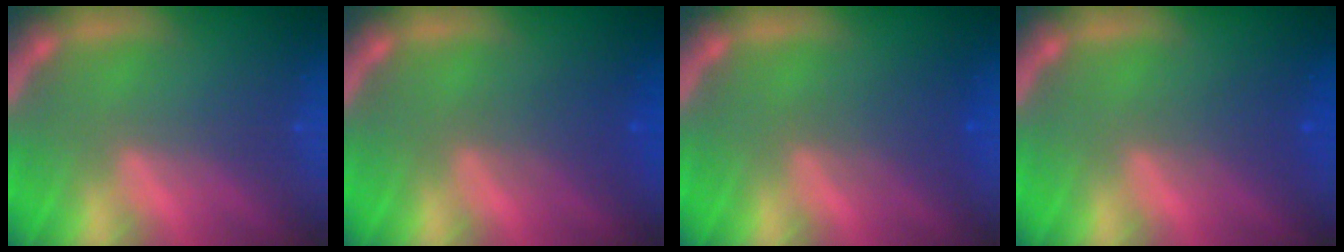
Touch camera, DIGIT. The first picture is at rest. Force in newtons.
{"total": 2.4}
{"total": 2.4}
{"total": 1.9}